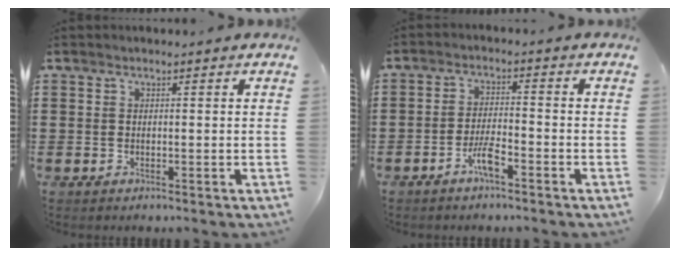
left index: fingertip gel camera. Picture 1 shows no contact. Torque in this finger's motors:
{"motor_torque": [0.54, 0.50, 0.09, 0.06]}